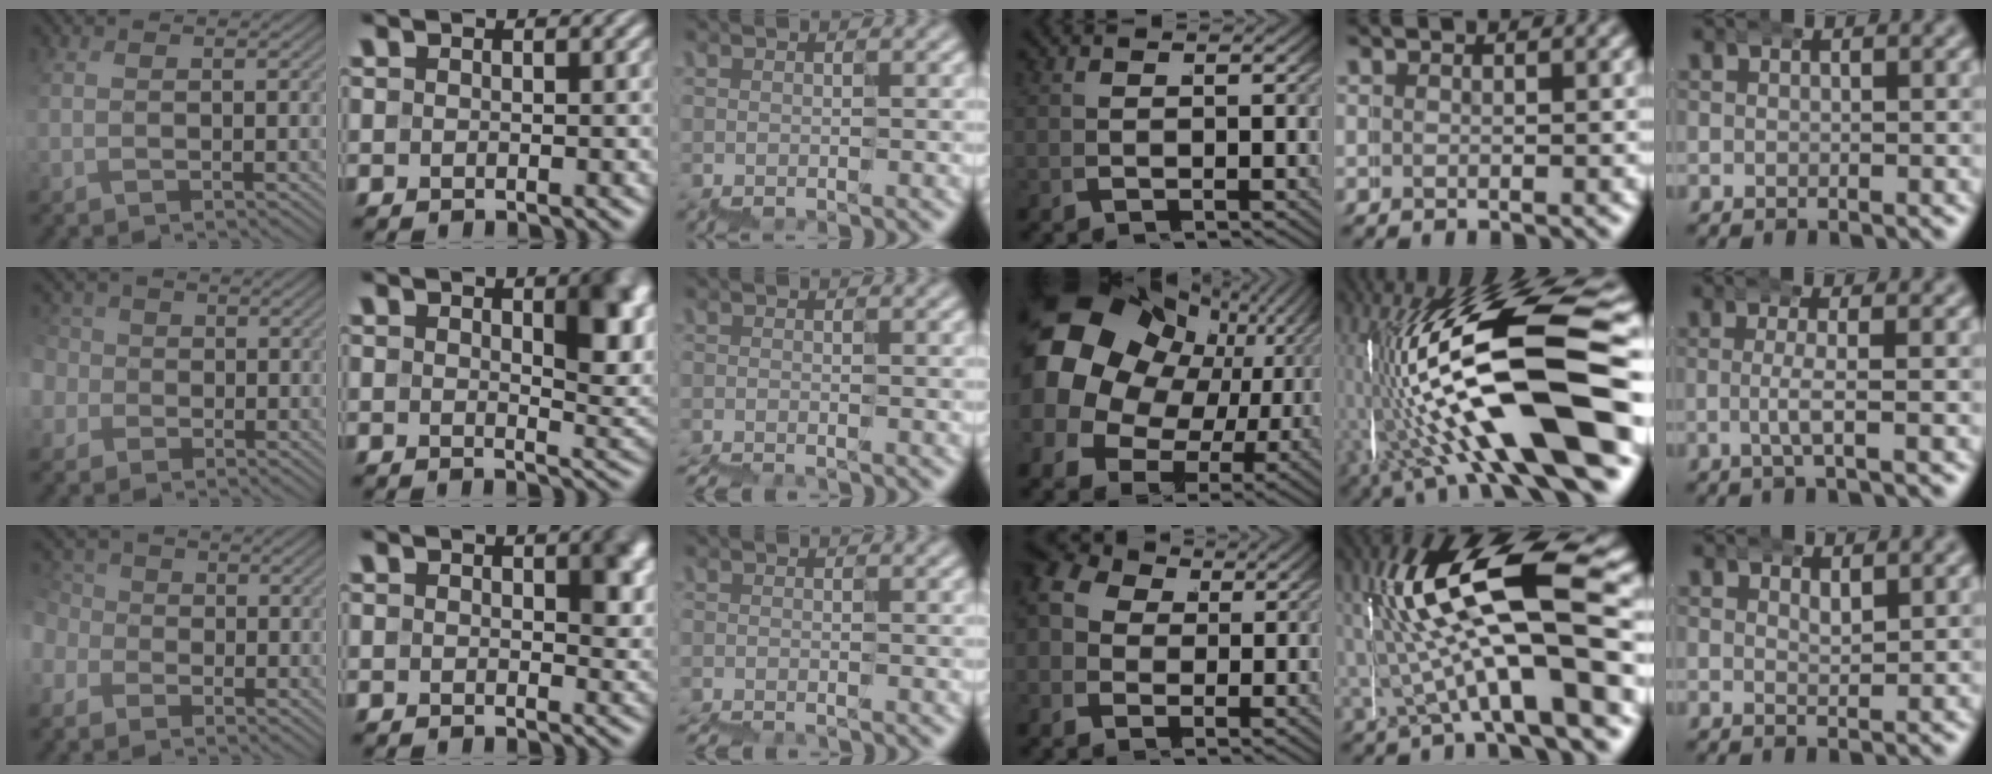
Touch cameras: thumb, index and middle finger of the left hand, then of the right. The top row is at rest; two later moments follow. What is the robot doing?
{"motion": "wrap", "object": "belt"}